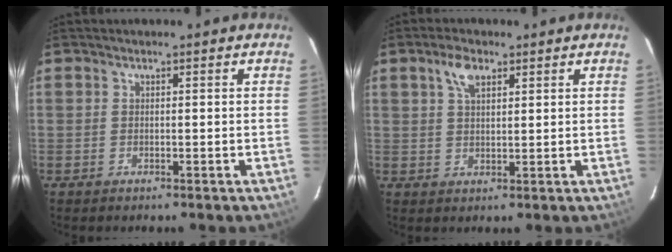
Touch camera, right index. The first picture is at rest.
{"total": 4.1, "force": [2.3, 2.0, 2.8], "torque": [-0.053, 0.009, 0.042]}